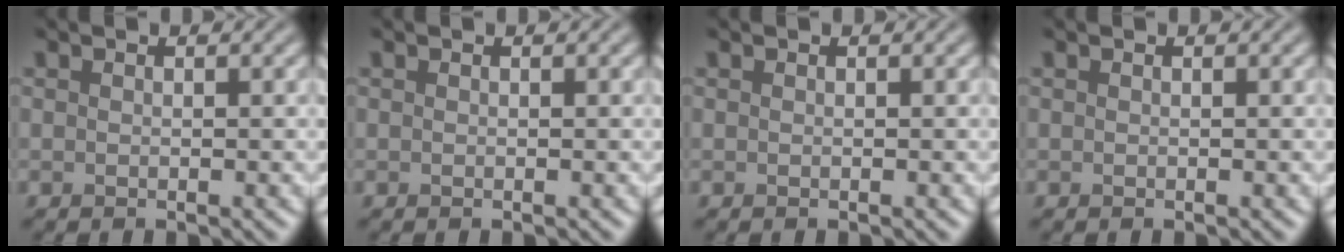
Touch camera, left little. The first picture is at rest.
{"total": 0.0}
{"total": 0.0}
{"total": 0.0}